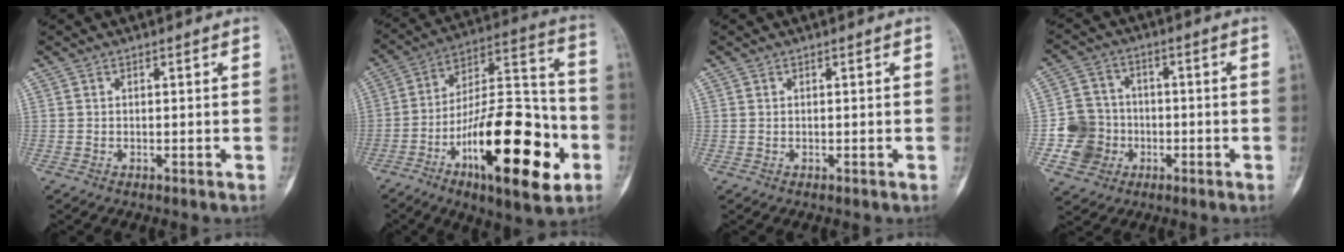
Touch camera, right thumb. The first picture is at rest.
{"total": 28.1, "force": [-10.6, 10.3, 23.8], "torque": [-0.373, 0.052, -0.162]}
{"total": 0.0}
{"total": 9.0, "force": [-2.3, 8.5, 2.1], "torque": [-0.009, 0.019, -0.044]}